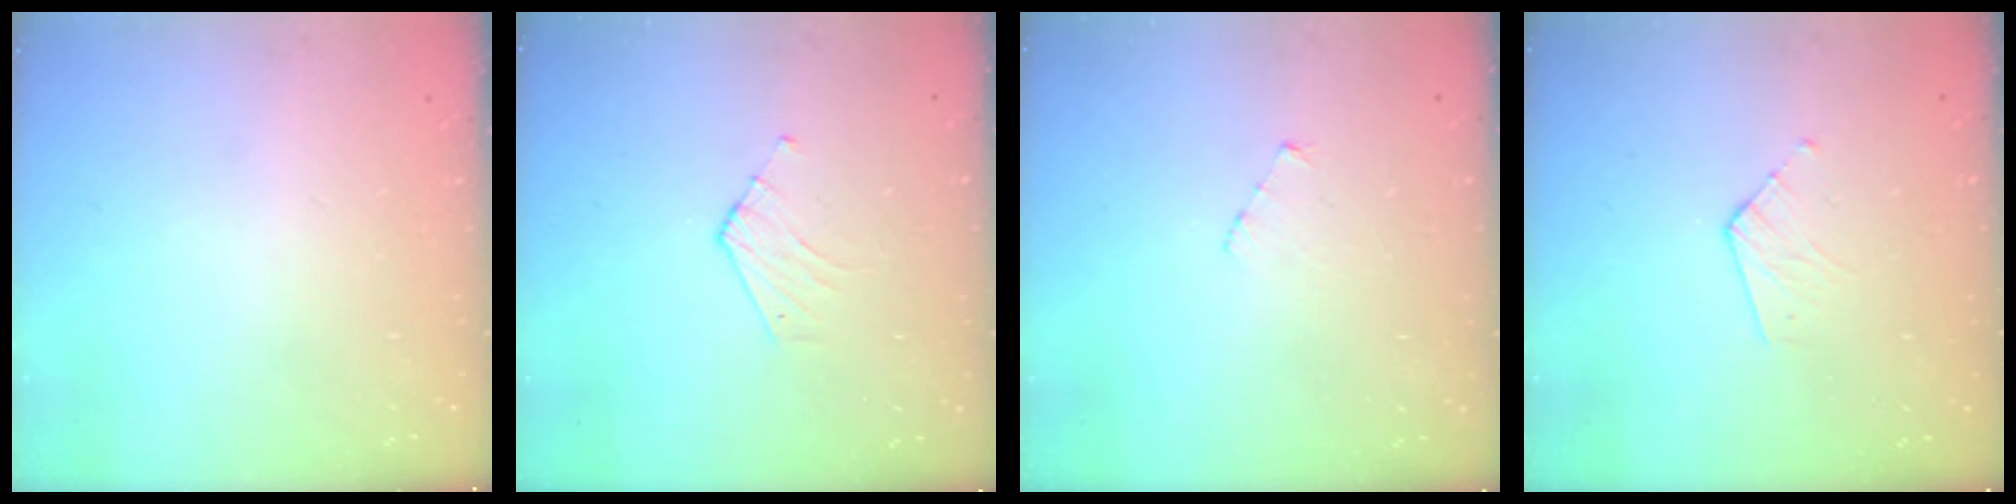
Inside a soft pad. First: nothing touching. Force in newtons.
{"total": 4.0, "press": 4.0, "slide": 0.4}
{"total": 2.6, "press": 2.6, "slide": 0.3}
{"total": 3.4, "press": 3.3, "slide": 0.3}